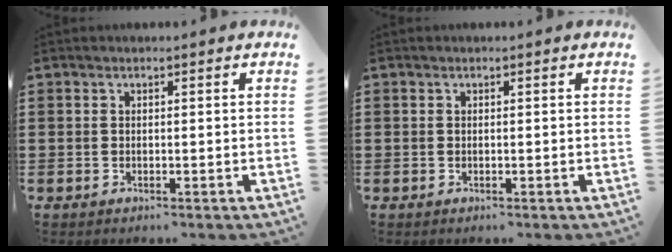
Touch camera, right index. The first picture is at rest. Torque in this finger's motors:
{"motor_torque": [2.14, 0.00, 0.04, 0.02]}